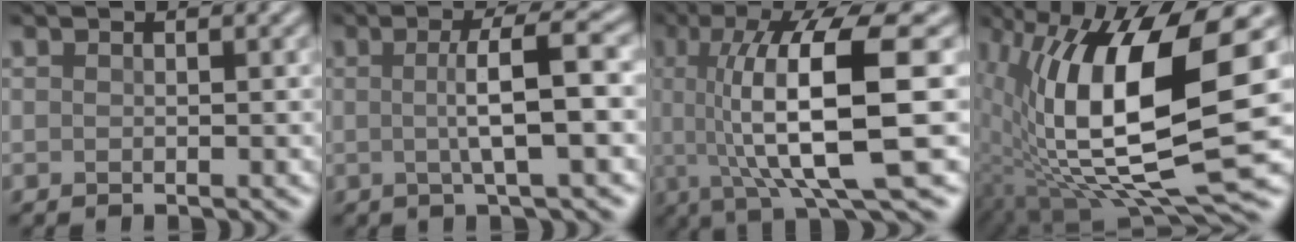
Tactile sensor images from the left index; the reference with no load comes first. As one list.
[{"total": 4.9, "force": [-0.1, 0.8, 4.9], "torque": [-0.080, 0.002, -0.005]}, {"total": 11.9, "force": [0.1, 2.8, 11.5], "torque": [-0.173, -0.003, 0.007]}, {"total": 14.6, "force": [1.2, 4.8, 13.8], "torque": [-0.249, -0.011, 0.020]}]